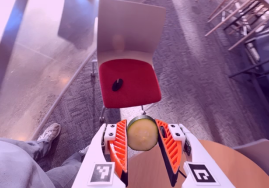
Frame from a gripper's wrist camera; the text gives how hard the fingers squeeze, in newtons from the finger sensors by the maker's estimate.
{"total": 11.5, "left": 11.9, "right": 11.1}